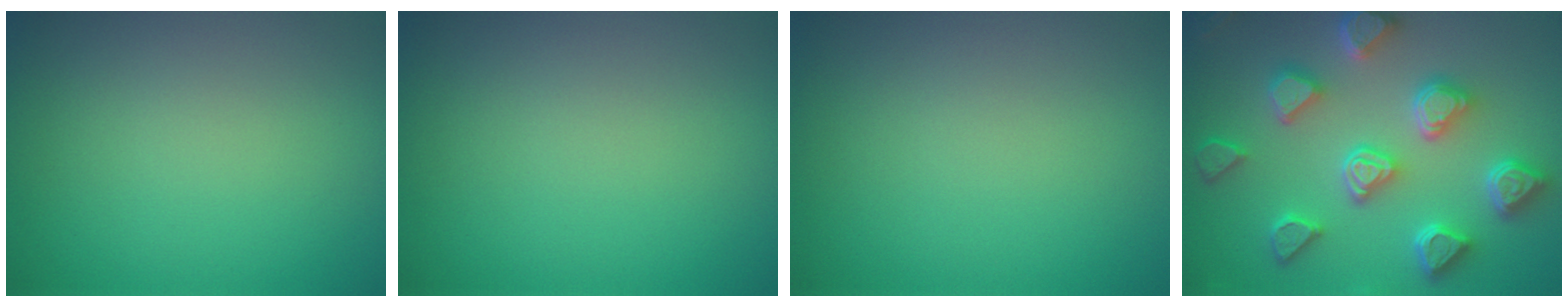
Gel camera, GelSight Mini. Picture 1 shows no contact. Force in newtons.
{"total": 0.0}
{"total": 0.0}
{"total": 6.5, "press": 6.0, "slide": 2.4}